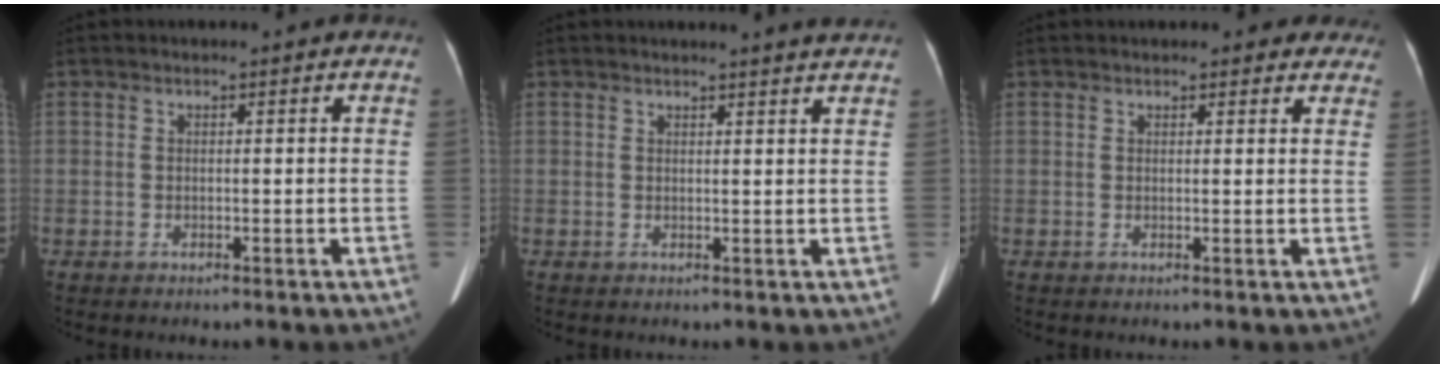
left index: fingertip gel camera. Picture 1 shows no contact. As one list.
[{"total": 3.9, "force": [3.6, -0.7, 1.3], "torque": [-0.016, 0.000, 0.032]}, {"total": 5.8, "force": [5.2, 2.0, 1.7], "torque": [0.005, 0.011, 0.046]}]